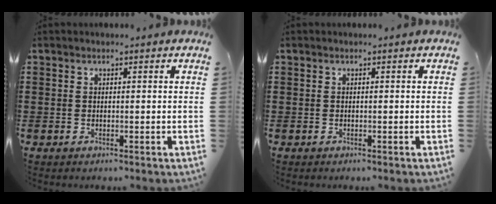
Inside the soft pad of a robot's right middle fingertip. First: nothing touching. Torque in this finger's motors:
{"motor_torque": [0.05, -0.02, -0.05, 0.02]}